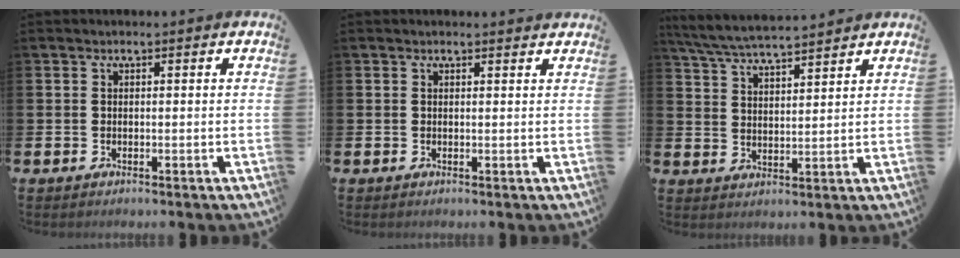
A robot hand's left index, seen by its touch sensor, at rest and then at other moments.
{"total": 0.5, "force": [0.5, 0.0, 0.1], "torque": [0.009, -0.005, 0.007]}
{"total": 5.9, "force": [5.7, 0.4, 1.5], "torque": [-0.051, -0.028, 0.103]}